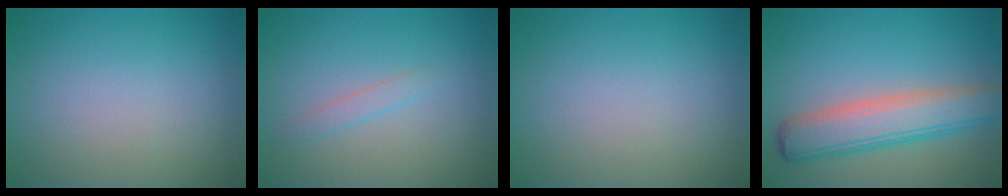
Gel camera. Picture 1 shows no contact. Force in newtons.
{"total": 1.0, "press": 1.0, "slide": 0.0}
{"total": 0.0}
{"total": 6.0, "press": 6.0, "slide": 0.5}